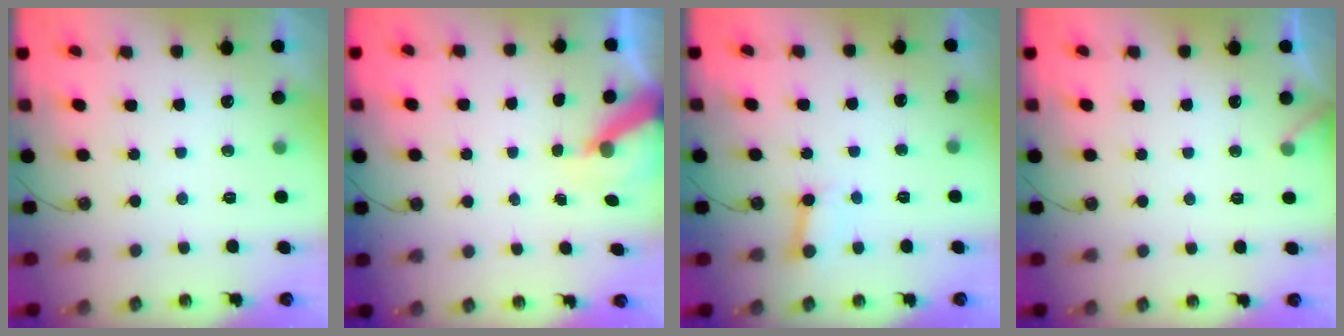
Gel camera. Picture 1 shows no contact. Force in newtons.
{"total": 6.5, "press": 6.4, "slide": 0.7}
{"total": 3.0, "press": 3.0, "slide": 0.3}
{"total": 3.6, "press": 3.6, "slide": 0.4}